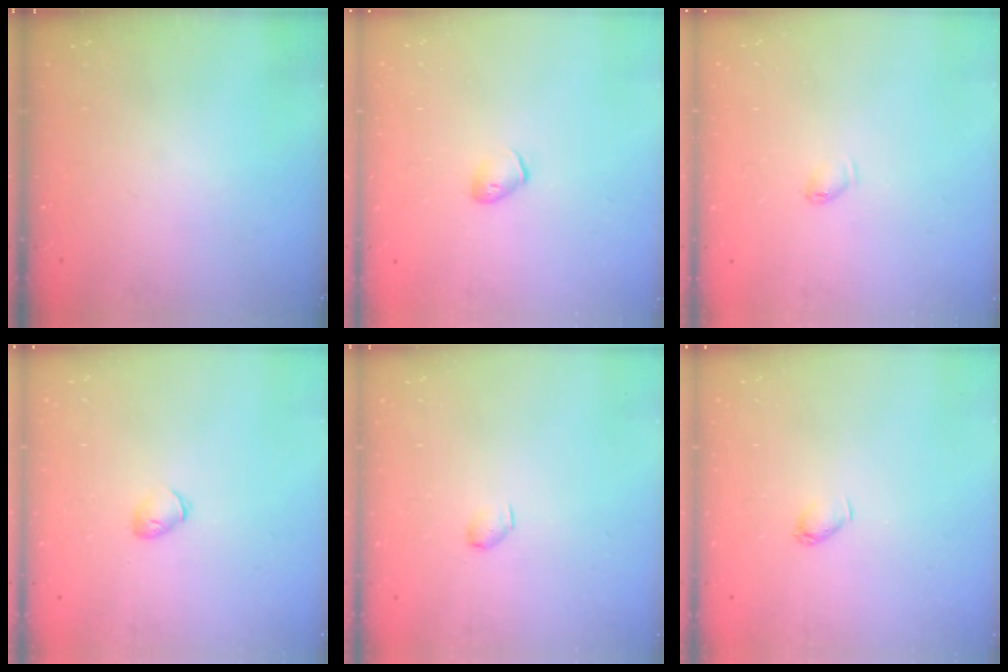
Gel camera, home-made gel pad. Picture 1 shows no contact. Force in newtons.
{"total": 5.1, "press": 4.9, "slide": 1.3}
{"total": 4.4, "press": 4.4, "slide": 0.8}
{"total": 4.1, "press": 4.0, "slide": 1.0}
{"total": 2.9, "press": 2.9, "slide": 0.5}
{"total": 3.2, "press": 3.2, "slide": 0.5}